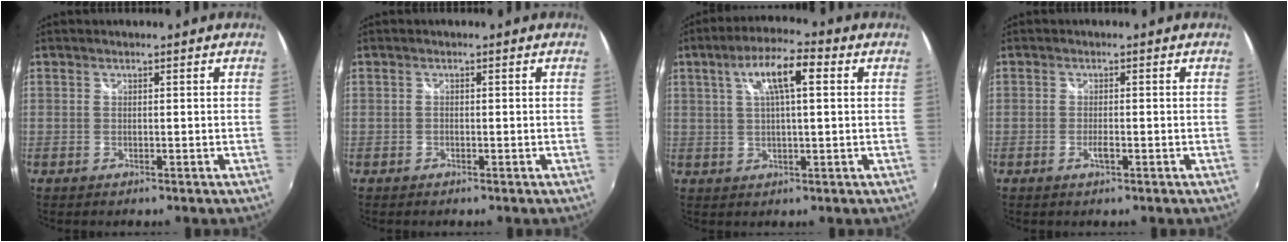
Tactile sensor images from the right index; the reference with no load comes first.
{"total": 0.5, "force": [-0.4, 0.4, 0.1], "torque": [-0.002, -0.002, -0.010]}
{"total": 9.1, "force": [3.1, 2.4, 8.3], "torque": [-0.151, 0.020, 0.053]}
{"total": 1.7, "force": [-0.8, 0.5, 1.4], "torque": [-0.030, -0.003, -0.014]}